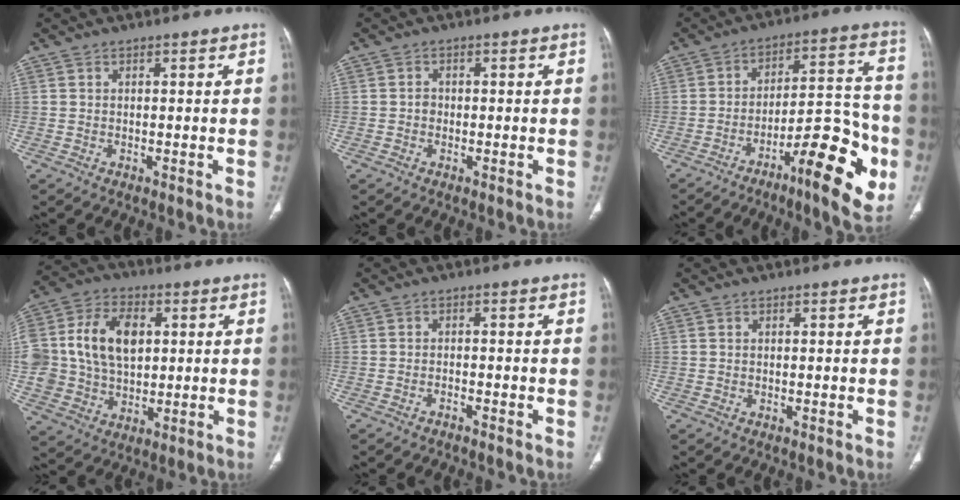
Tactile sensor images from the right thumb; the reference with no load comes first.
{"total": 1.3, "force": [-0.3, 1.2, 0.6], "torque": [-0.002, 0.005, -0.007]}
{"total": 18.9, "force": [-7.8, 5.2, 16.4], "torque": [-0.211, 0.050, -0.111]}
{"total": 17.4, "force": [2.8, 12.5, 11.8], "torque": [-0.219, 0.011, 0.056]}
{"total": 1.1, "force": [-1.0, 0.1, 0.3], "torque": [-0.015, 0.012, -0.015]}
{"total": 0.0}